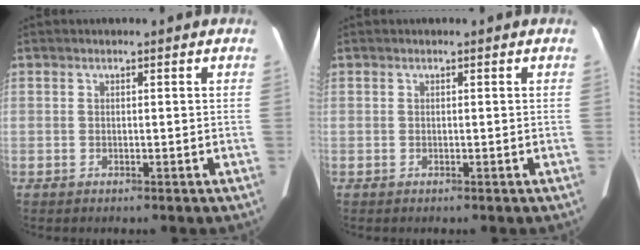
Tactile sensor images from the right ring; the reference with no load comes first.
{"total": 0.0}